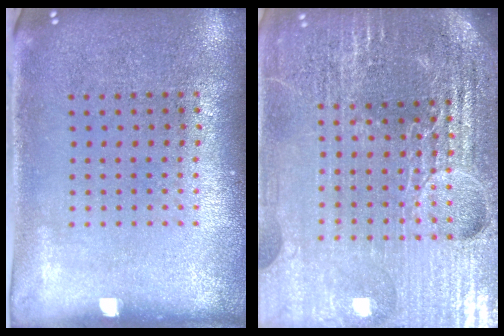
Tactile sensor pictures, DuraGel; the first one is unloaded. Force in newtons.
{"total": 6.1, "press": 5.4, "slide": 2.8}